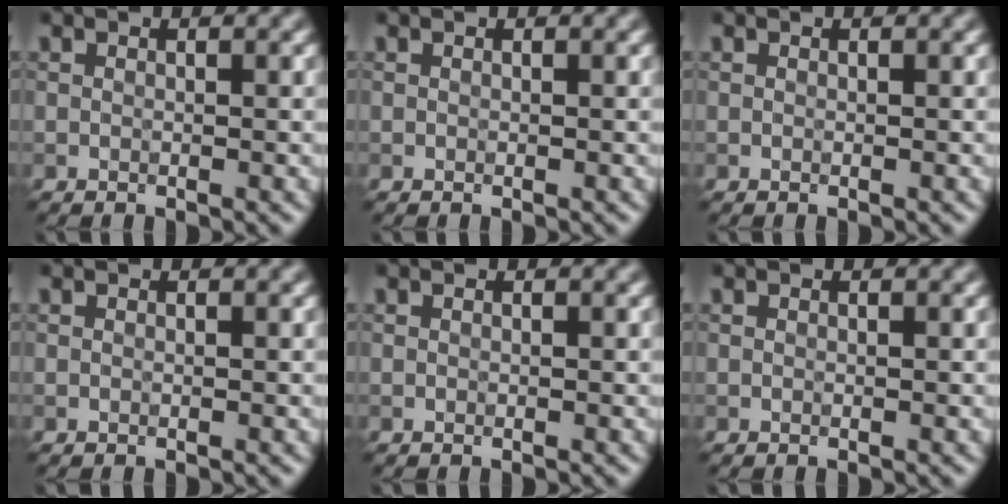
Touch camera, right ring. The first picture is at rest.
{"total": 0.0}
{"total": 0.0}
{"total": 0.0}
{"total": 0.0}
{"total": 0.0}